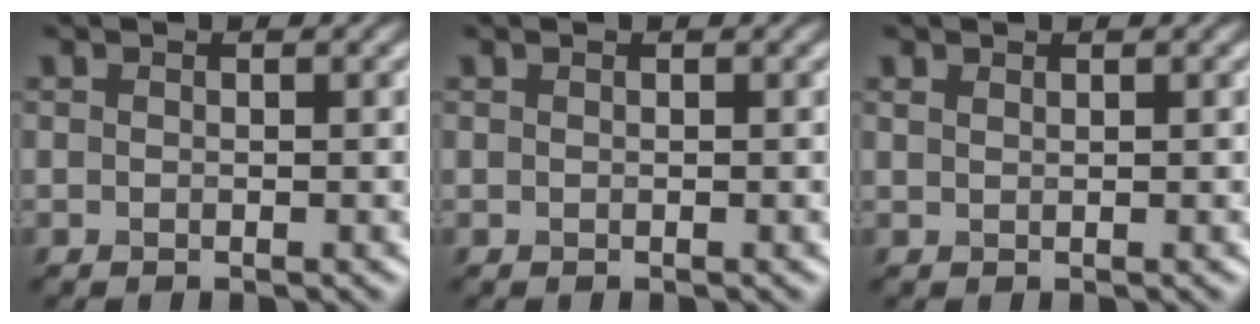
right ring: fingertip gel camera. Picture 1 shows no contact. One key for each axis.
{"total": 0.0}
{"total": 0.6, "fx": 0.5, "fy": 0.2, "fz": 0.2, "tx": -0.005, "ty": 0.000, "tz": 0.012}